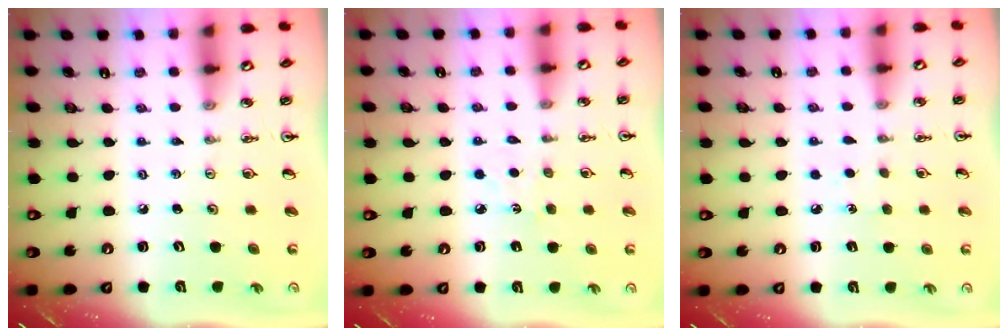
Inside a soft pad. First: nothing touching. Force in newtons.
{"total": 3.7, "press": 3.7, "slide": 0.5}
{"total": 3.3, "press": 3.3, "slide": 0.4}